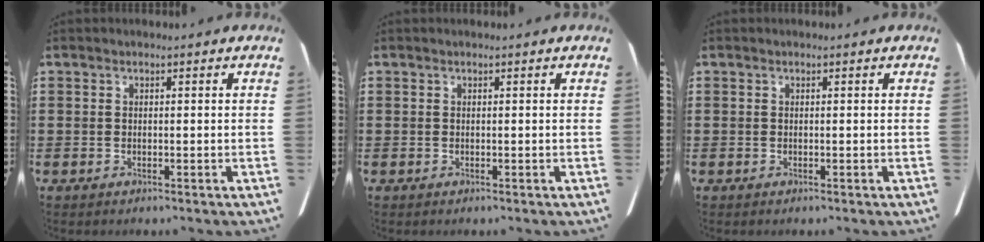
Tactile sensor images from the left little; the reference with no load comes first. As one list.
[{"total": 0.0}, {"total": 0.0}]